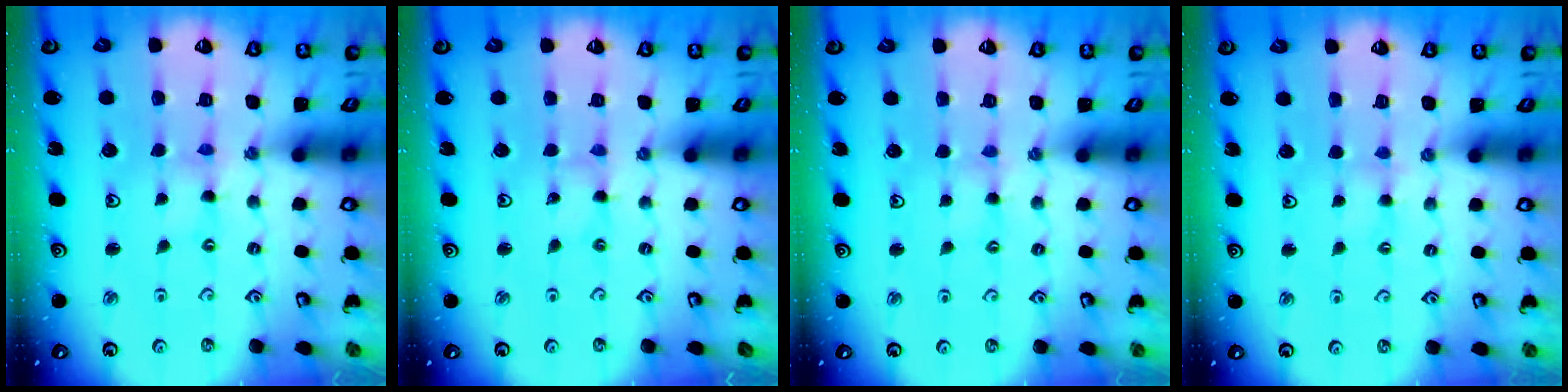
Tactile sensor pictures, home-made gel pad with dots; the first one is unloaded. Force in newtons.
{"total": 0.0}
{"total": 2.3, "press": 2.3, "slide": 0.4}
{"total": 1.9, "press": 1.8, "slide": 0.4}